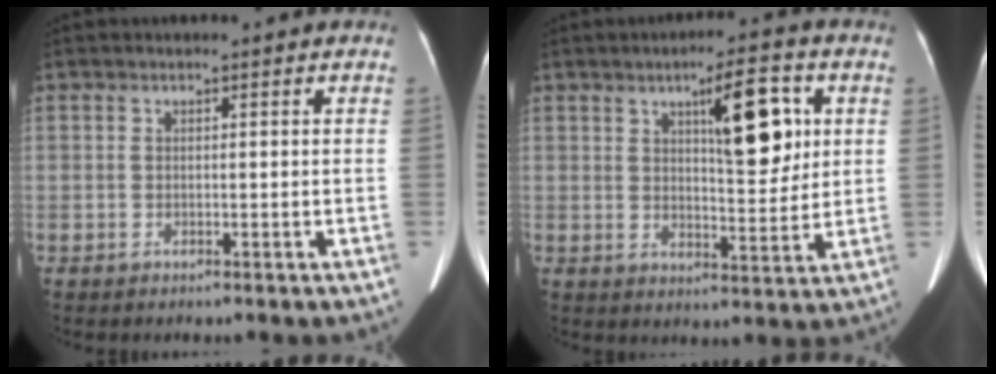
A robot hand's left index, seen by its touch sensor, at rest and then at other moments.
{"total": 9.7, "force": [3.4, 2.6, 8.7], "torque": [-0.128, 0.007, 0.053]}